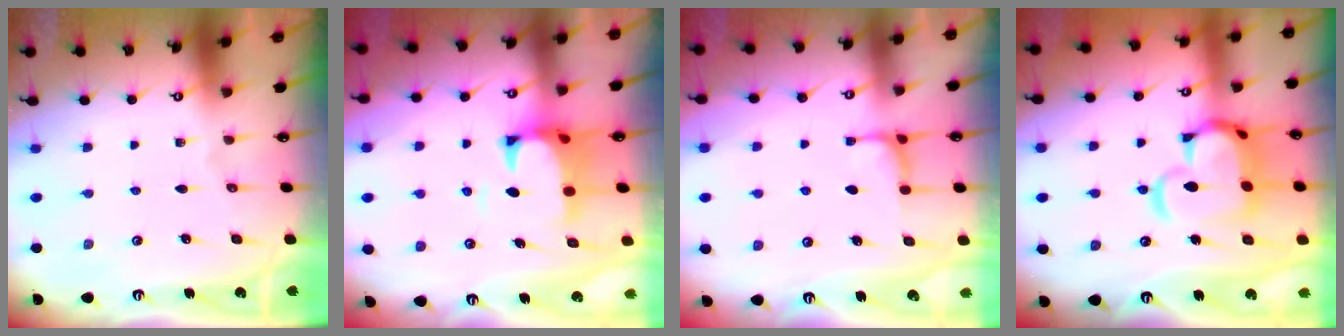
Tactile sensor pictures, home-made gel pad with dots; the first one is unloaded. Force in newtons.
{"total": 2.6, "press": 2.3, "slide": 1.1}
{"total": 1.7, "press": 1.6, "slide": 0.4}
{"total": 12.4, "press": 12.3, "slide": 1.7}